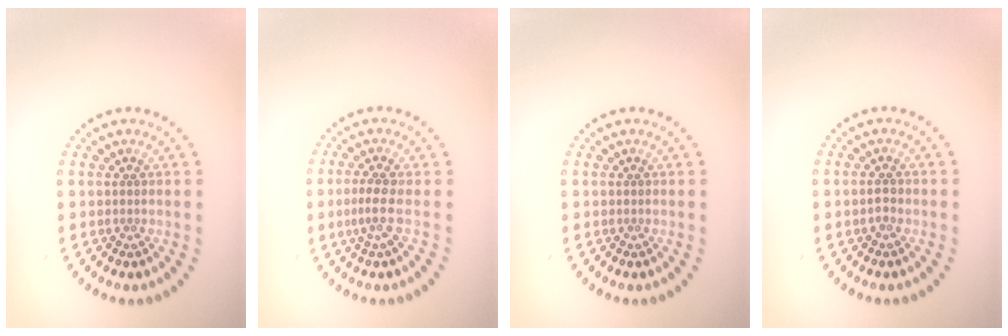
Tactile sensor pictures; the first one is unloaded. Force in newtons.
{"total": 1.8, "press": 1.4, "slide": 1.1}
{"total": 0.0}
{"total": 1.0, "press": 1.0, "slide": 0.2}